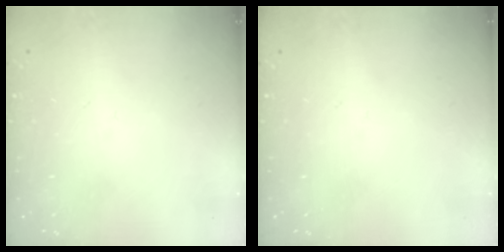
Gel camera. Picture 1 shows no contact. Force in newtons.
{"total": 0.0}